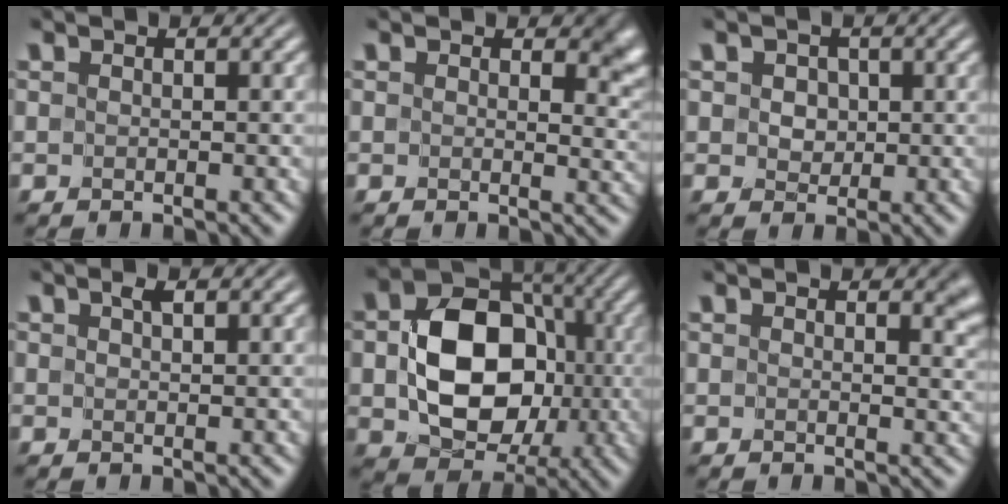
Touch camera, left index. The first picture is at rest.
{"total": 4.1, "force": [1.7, 2.5, 2.8], "torque": [-0.031, -0.011, 0.023]}
{"total": 2.1, "force": [0.5, 1.7, 1.1], "torque": [-0.020, 0.008, 0.001]}
{"total": 1.0, "force": [0.7, 0.2, 0.7], "torque": [-0.009, -0.001, 0.011]}
{"total": 10.2, "force": [-0.7, 7.6, 6.7], "torque": [-0.117, 0.001, -0.006]}
{"total": 3.2, "force": [1.4, 1.6, 2.4], "torque": [-0.025, -0.006, 0.019]}